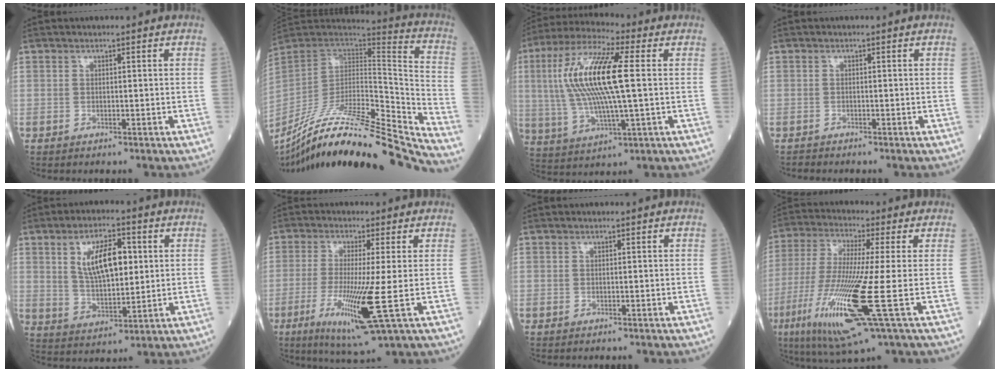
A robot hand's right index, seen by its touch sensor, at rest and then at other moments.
{"total": 29.8, "force": [-26.5, -0.5, 13.6], "torque": [-0.194, -0.038, -0.421]}
{"total": 15.6, "force": [2.0, 2.3, 15.3], "torque": [-0.322, 0.013, 0.035]}
{"total": 0.6, "force": [-0.6, 0.0, -0.3], "torque": [-0.004, -0.004, -0.012]}
{"total": 9.7, "force": [2.7, 3.7, 8.5], "torque": [-0.158, 0.006, 0.055]}
{"total": 10.5, "force": [-2.7, -1.0, 10.1], "torque": [-0.204, -0.037, -0.049]}
{"total": 0.0}
{"total": 16.1, "force": [-4.8, -0.2, 15.4], "torque": [-0.327, -0.034, -0.093]}